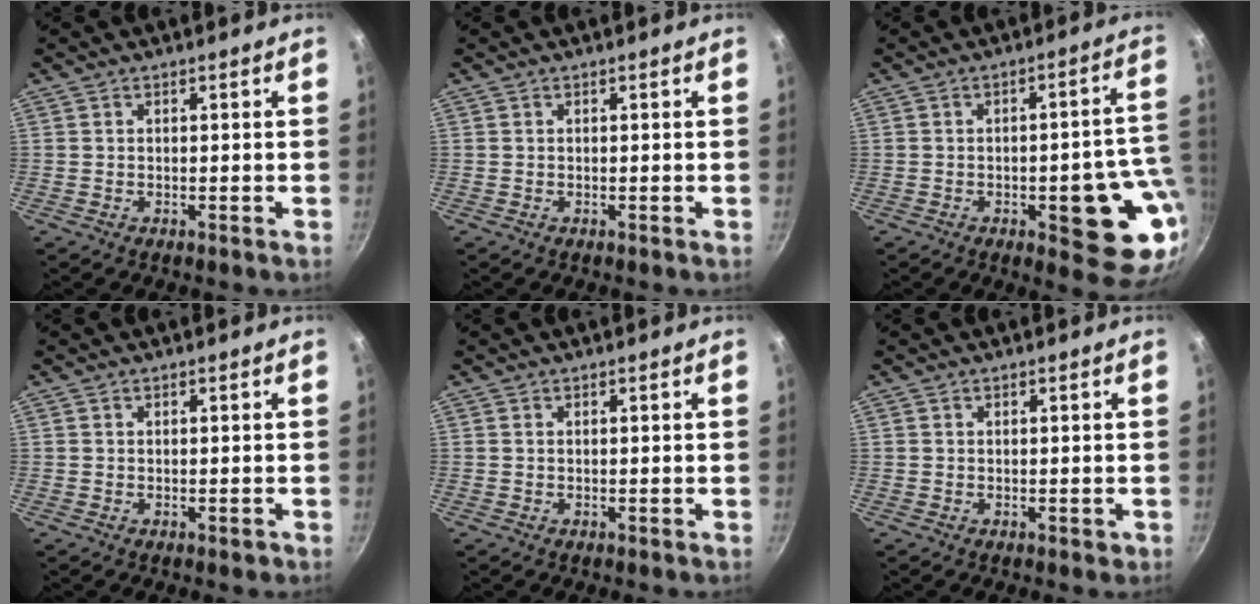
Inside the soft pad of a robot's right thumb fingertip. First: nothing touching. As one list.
[{"total": 0.0}, {"total": 15.9, "force": [-3.4, 6.1, 14.2], "torque": [-0.117, 0.019, -0.041]}, {"total": 0.6, "force": [-0.1, 0.4, 0.4], "torque": [-0.002, 0.002, -0.001]}, {"total": 0.0}, {"total": 0.8, "force": [0.0, 0.6, 0.5], "torque": [-0.001, 0.002, 0.001]}]